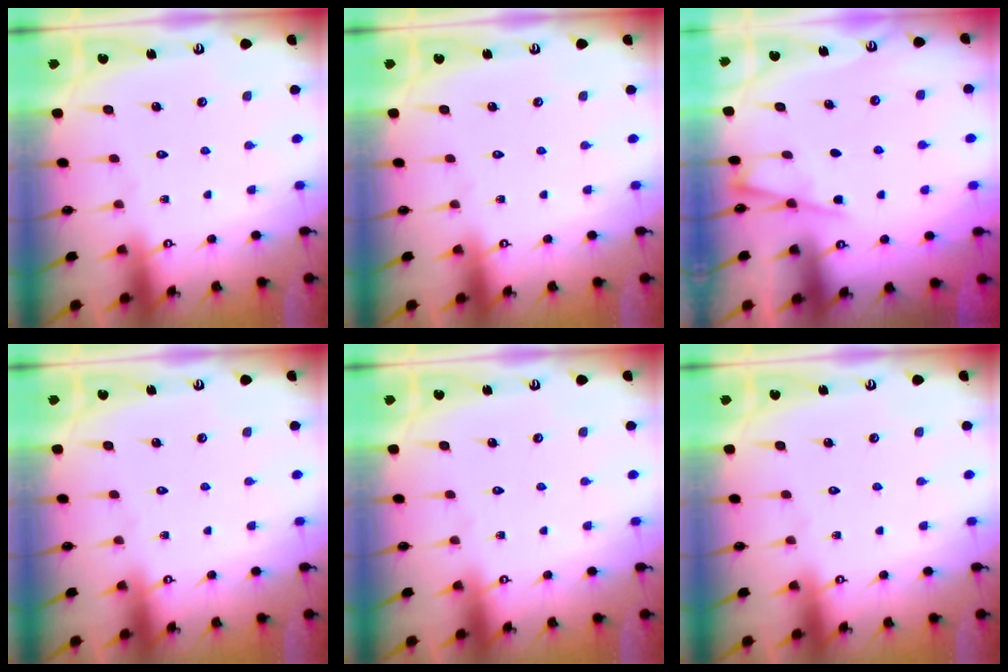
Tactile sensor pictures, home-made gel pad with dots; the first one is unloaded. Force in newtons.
{"total": 0.0}
{"total": 2.9, "press": 2.9, "slide": 0.4}
{"total": 0.0}
{"total": 0.0}
{"total": 0.0}